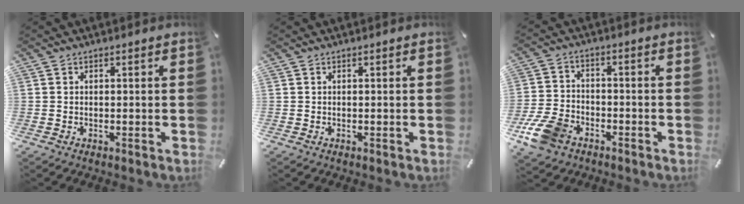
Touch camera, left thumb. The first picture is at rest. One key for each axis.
{"total": 0.0}
{"total": 10.1, "fx": -5.7, "fy": 6.7, "fz": 4.9, "tx": -0.116, "ty": 0.027, "tz": -0.107}